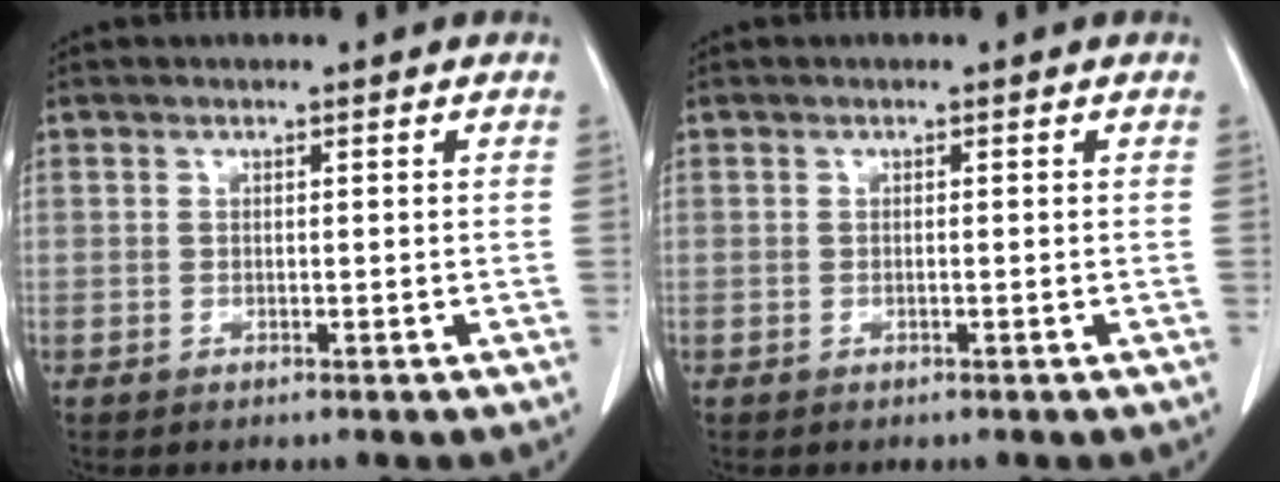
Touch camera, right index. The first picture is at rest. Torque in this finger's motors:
{"motor_torque": [-0.10, 0.06, -0.02, 0.01]}